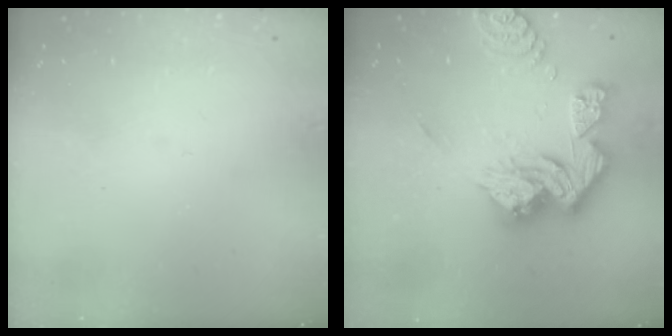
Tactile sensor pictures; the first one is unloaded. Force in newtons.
{"total": 18.9, "press": 18.7, "slide": 2.2}